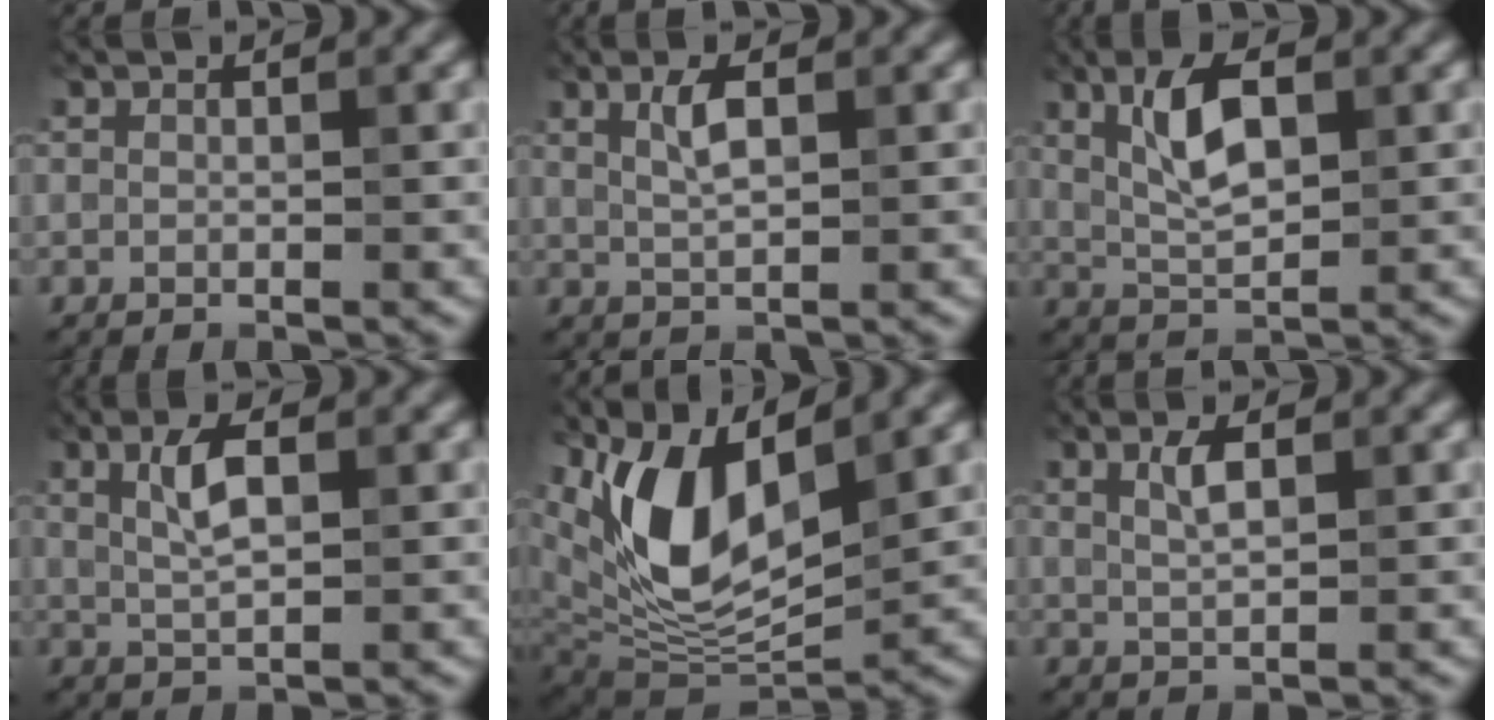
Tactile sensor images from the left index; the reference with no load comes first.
{"total": 2.6, "force": [0.9, 0.7, 2.3], "torque": [-0.043, 0.004, 0.018]}
{"total": 5.2, "force": [1.5, 2.1, 4.6], "torque": [-0.088, 0.006, 0.027]}
{"total": 3.3, "force": [1.0, 1.0, 2.9], "torque": [-0.058, 0.006, 0.018]}
{"total": 10.5, "force": [4.2, 4.8, 8.3], "torque": [-0.164, -0.012, 0.078]}
{"total": 2.1, "force": [0.9, 0.5, 1.8], "torque": [-0.035, 0.002, 0.018]}